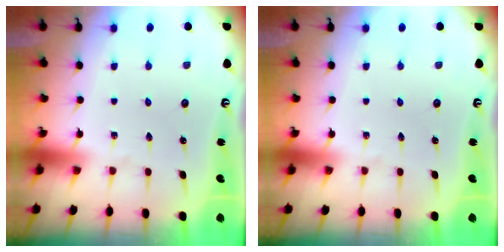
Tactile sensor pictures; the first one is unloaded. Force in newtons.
{"total": 0.0}